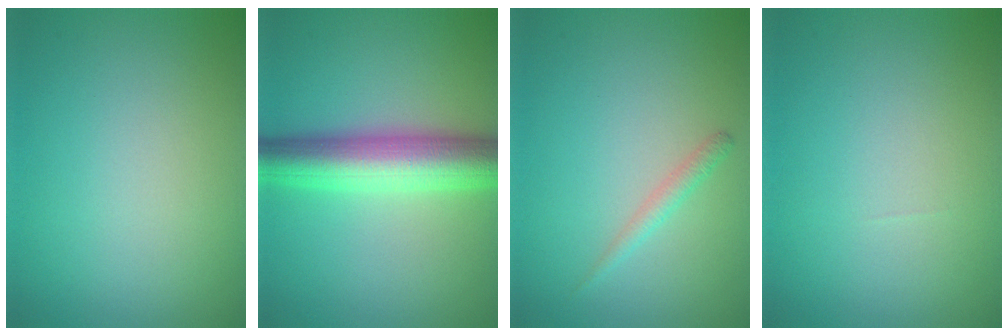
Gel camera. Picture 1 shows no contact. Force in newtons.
{"total": 7.1, "press": 7.1, "slide": 0.0}
{"total": 1.2, "press": 1.2, "slide": 0.1}
{"total": 0.0}